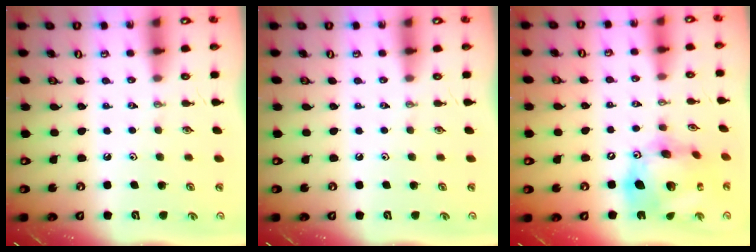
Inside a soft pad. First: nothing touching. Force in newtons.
{"total": 0.0}
{"total": 19.1, "press": 19.0, "slide": 1.8}